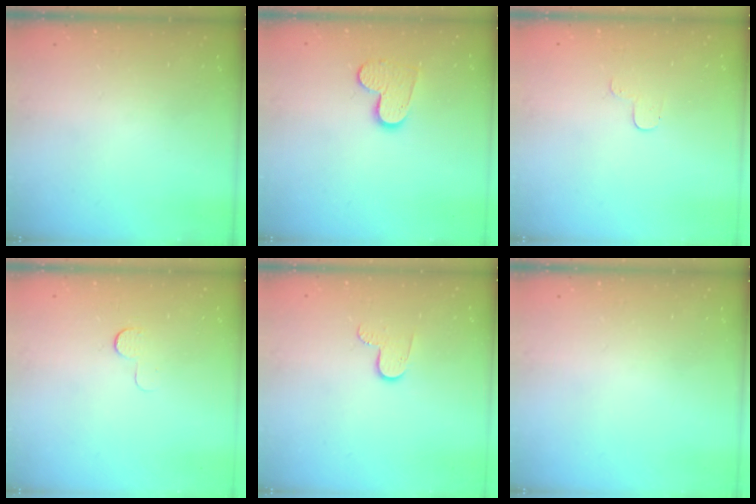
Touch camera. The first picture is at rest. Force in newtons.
{"total": 9.9, "press": 9.8, "slide": 0.7}
{"total": 3.4, "press": 3.4, "slide": 0.4}
{"total": 3.9, "press": 3.9, "slide": 0.4}
{"total": 5.2, "press": 5.2, "slide": 0.5}
{"total": 0.0}